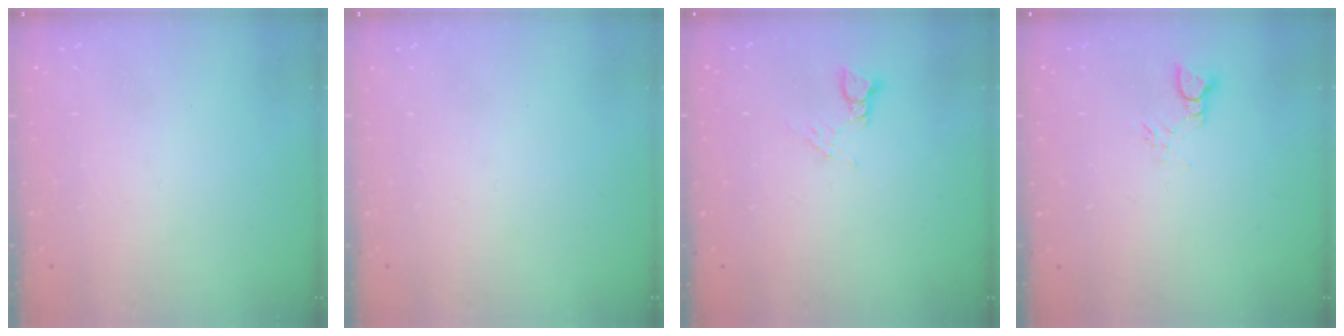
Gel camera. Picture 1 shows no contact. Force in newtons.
{"total": 0.0}
{"total": 3.0, "press": 2.9, "slide": 0.4}
{"total": 2.3, "press": 2.3, "slide": 0.2}